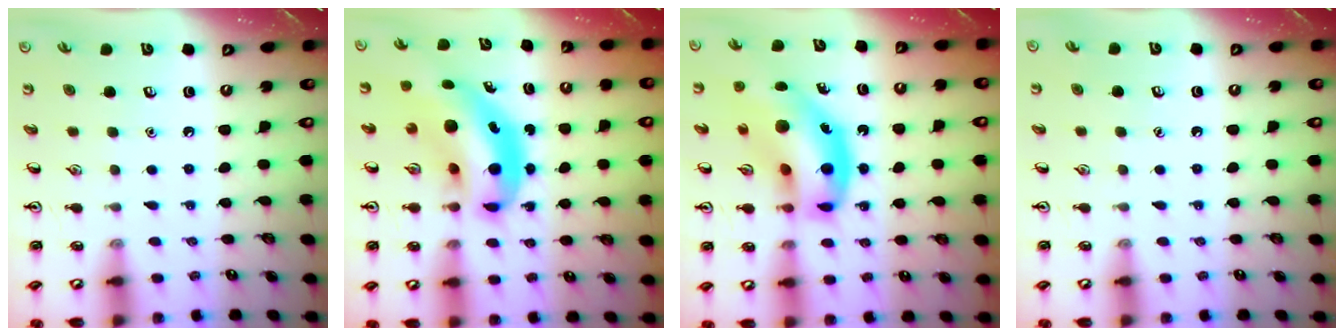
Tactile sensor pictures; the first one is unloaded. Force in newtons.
{"total": 10.9, "press": 10.3, "slide": 3.5}
{"total": 19.0, "press": 18.2, "slide": 5.3}
{"total": 0.0}